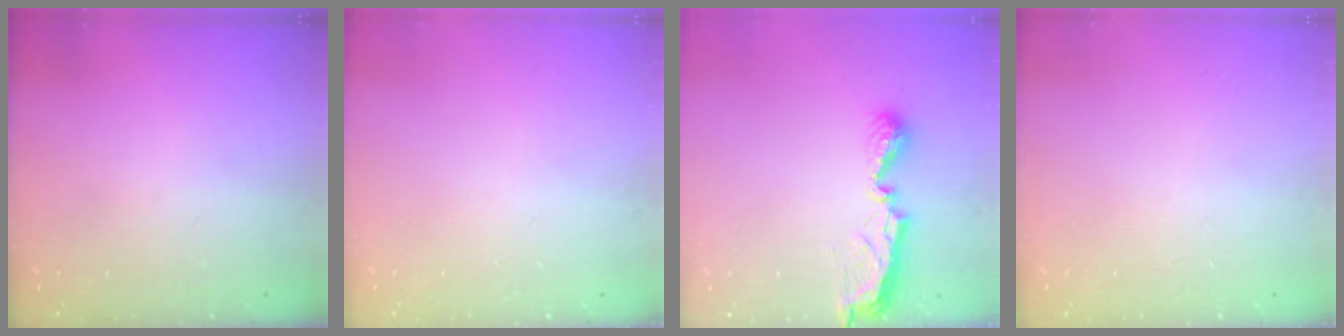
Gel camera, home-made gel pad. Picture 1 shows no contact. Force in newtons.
{"total": 0.0}
{"total": 7.7, "press": 7.6, "slide": 0.7}
{"total": 0.0}